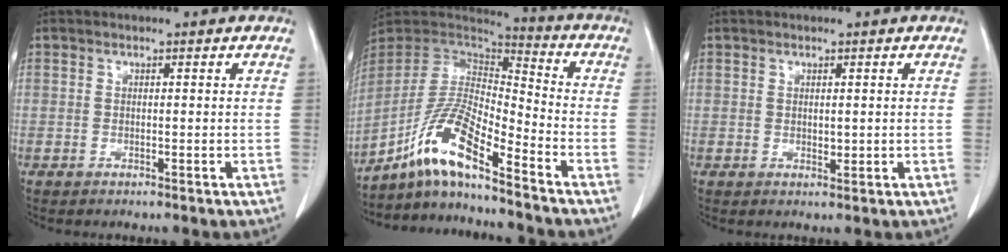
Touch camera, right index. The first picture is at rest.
{"total": 13.3, "force": [-8.8, 1.5, 9.8], "torque": [-0.202, 0.006, -0.167]}
{"total": 0.9, "force": [0.1, 0.5, 0.7], "torque": [-0.012, -0.004, 0.005]}